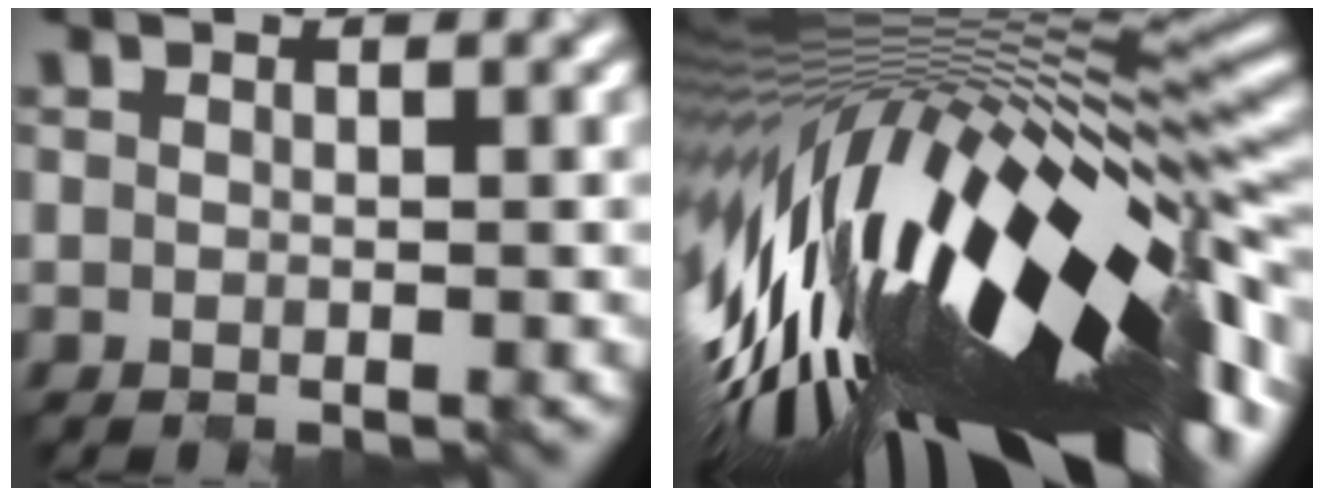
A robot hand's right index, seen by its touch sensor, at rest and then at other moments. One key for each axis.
{"total": 18.8, "fx": -3.1, "fy": 6.7, "fz": 17.2, "tx": -0.311, "ty": -0.034, "tz": -0.061}